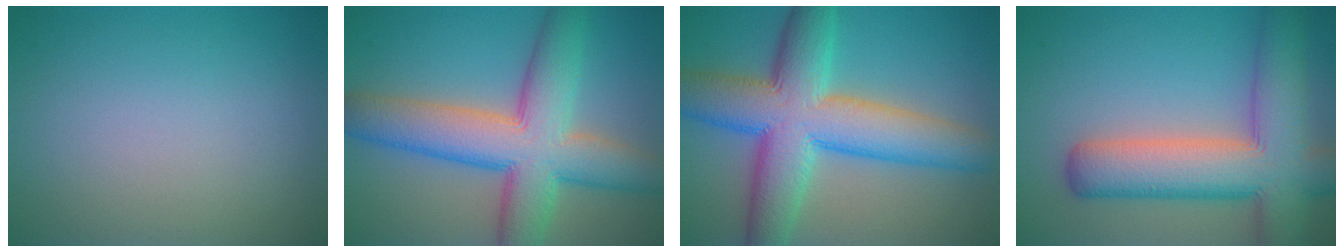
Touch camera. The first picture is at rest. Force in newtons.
{"total": 10.5, "press": 10.5, "slide": 0.4}
{"total": 11.4, "press": 11.4, "slide": 0.1}
{"total": 10.5, "press": 10.4, "slide": 0.6}